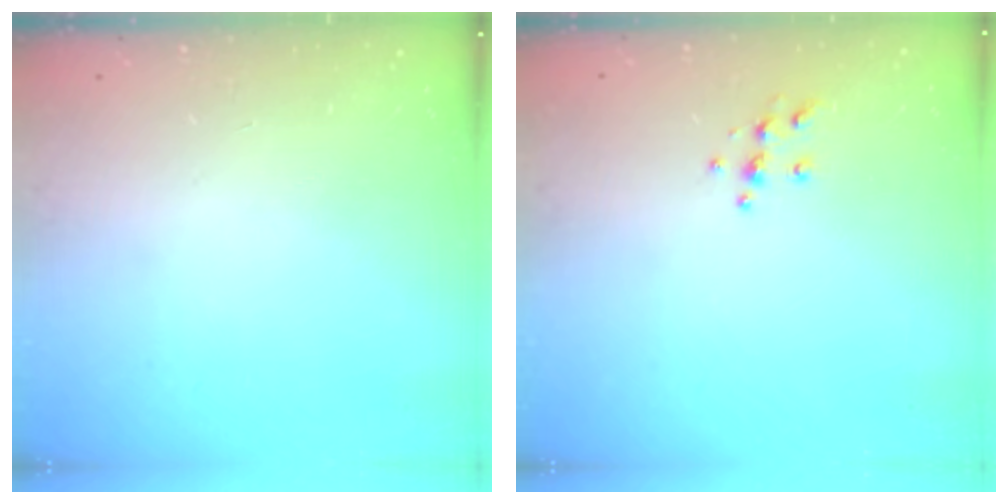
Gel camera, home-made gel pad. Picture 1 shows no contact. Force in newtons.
{"total": 5.5, "press": 5.5, "slide": 0.5}